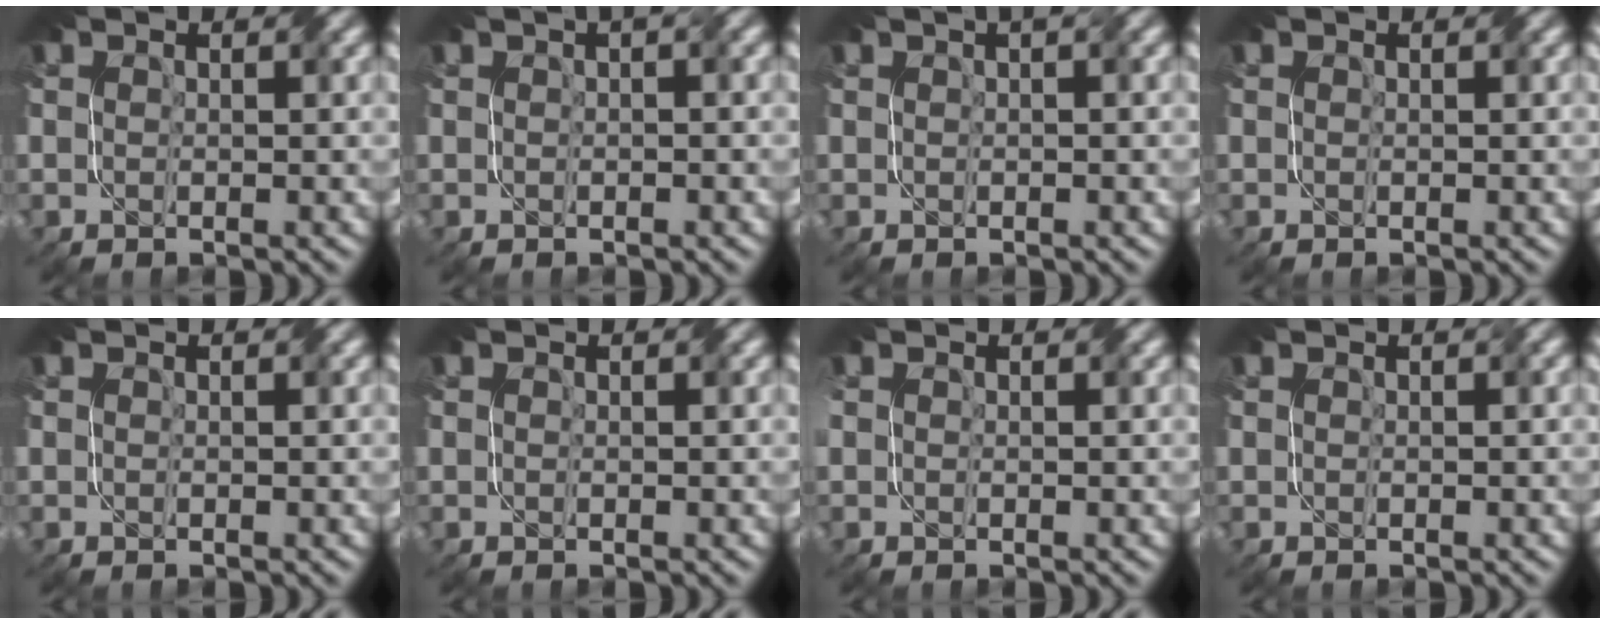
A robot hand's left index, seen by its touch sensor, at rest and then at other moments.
{"total": 1.5, "force": [0.8, 0.4, 1.2], "torque": [-0.017, 0.007, 0.008]}
{"total": 1.2, "force": [0.7, 0.2, 1.0], "torque": [-0.015, 0.005, 0.008]}
{"total": 0.0}
{"total": 0.0}
{"total": 0.0}
{"total": 0.8, "force": [0.2, 0.5, 0.5], "torque": [-0.010, 0.005, 0.005]}
{"total": 0.0}